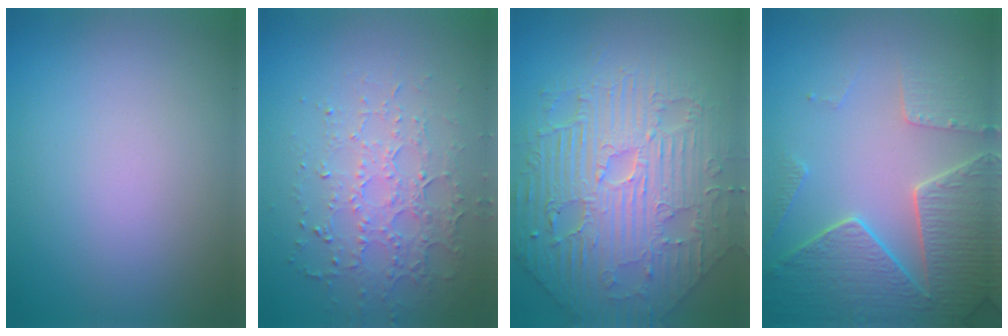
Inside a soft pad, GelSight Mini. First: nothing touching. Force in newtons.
{"total": 3.5, "press": 3.3, "slide": 1.2}
{"total": 8.4, "press": 6.7, "slide": 5.2}
{"total": 7.0, "press": 5.6, "slide": 4.2}